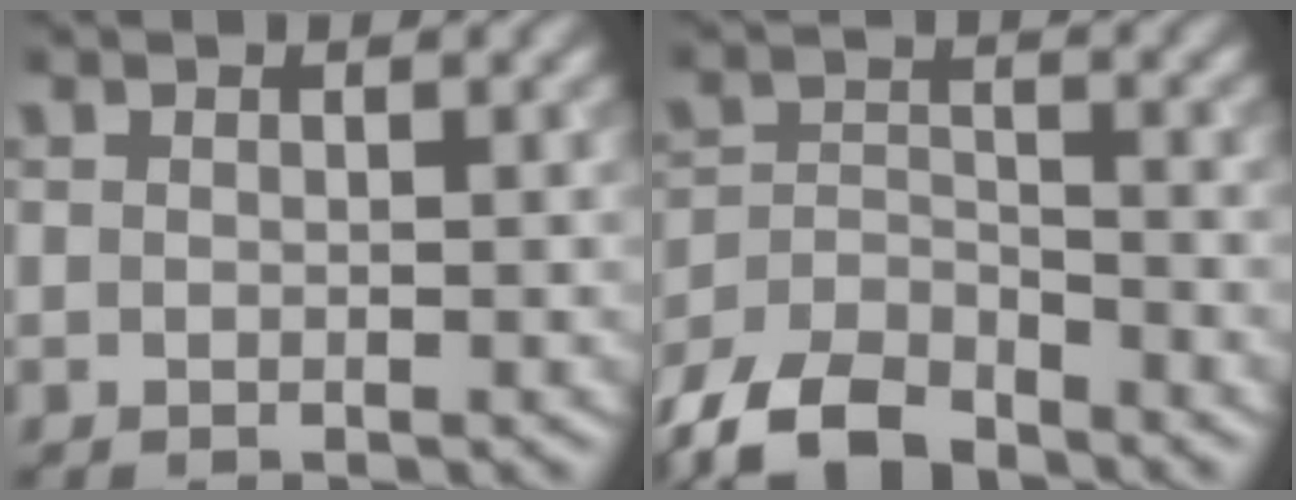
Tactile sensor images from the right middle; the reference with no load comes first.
{"total": 7.3, "force": [-6.3, 2.7, 2.6], "torque": [-0.045, -0.011, -0.122]}